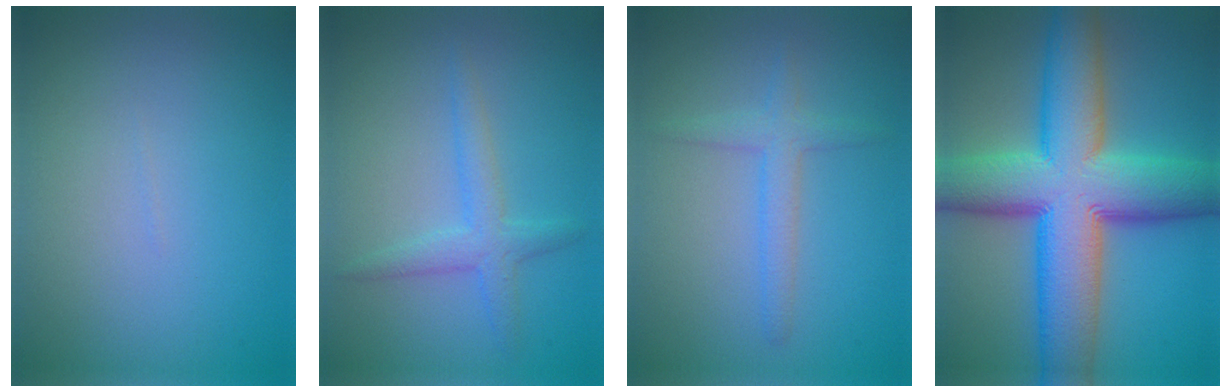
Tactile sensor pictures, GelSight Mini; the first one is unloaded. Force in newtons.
{"total": 1.8, "press": 1.8, "slide": 0.1}
{"total": 2.3, "press": 2.3, "slide": 0.1}
{"total": 14.1, "press": 14.1, "slide": 0.5}